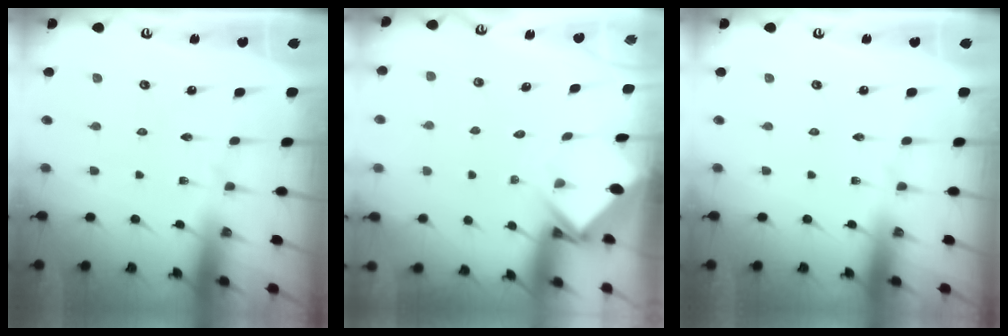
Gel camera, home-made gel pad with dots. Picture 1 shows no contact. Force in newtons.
{"total": 3.9, "press": 3.8, "slide": 0.3}
{"total": 0.0}